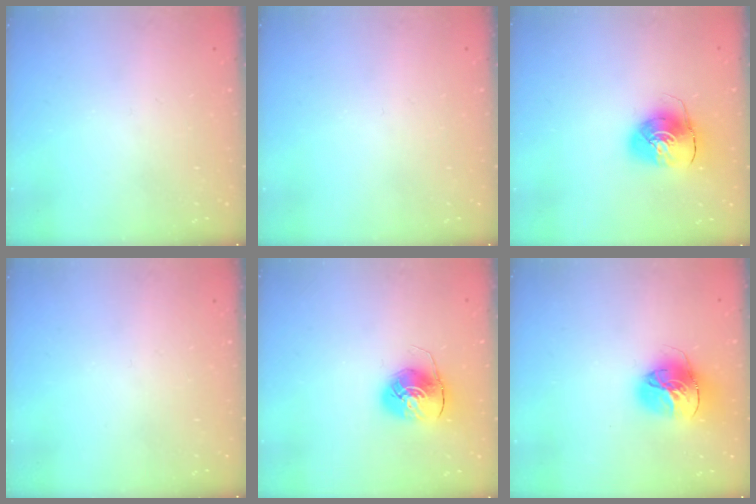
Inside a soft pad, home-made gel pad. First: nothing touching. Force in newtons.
{"total": 0.0}
{"total": 10.1, "press": 10.1, "slide": 0.7}
{"total": 0.0}
{"total": 8.6, "press": 8.6, "slide": 0.6}
{"total": 16.4, "press": 16.4, "slide": 1.6}